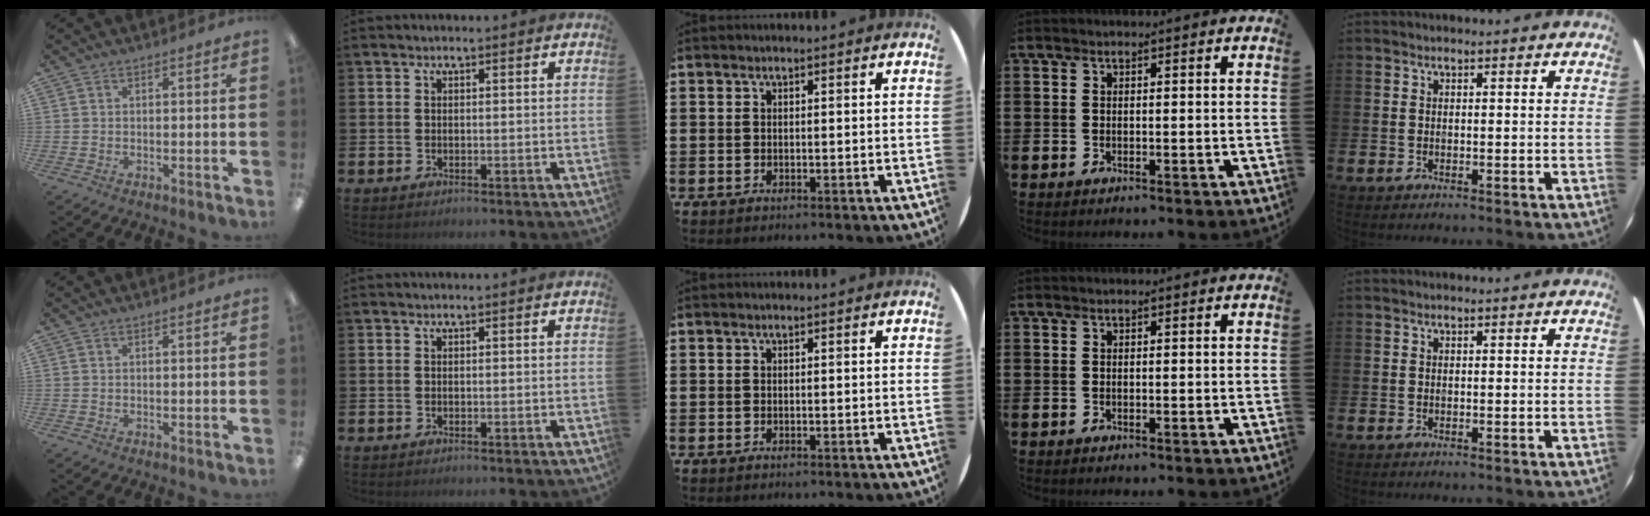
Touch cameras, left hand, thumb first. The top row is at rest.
{}